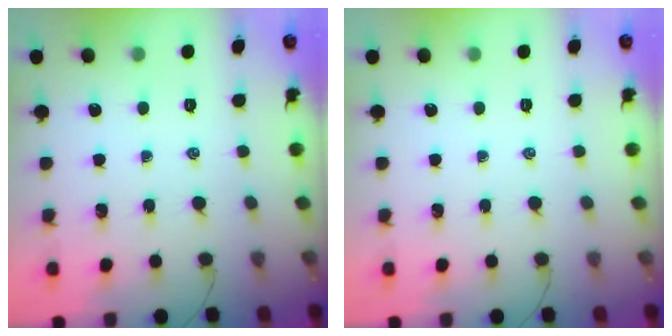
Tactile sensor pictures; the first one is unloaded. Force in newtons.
{"total": 0.0}